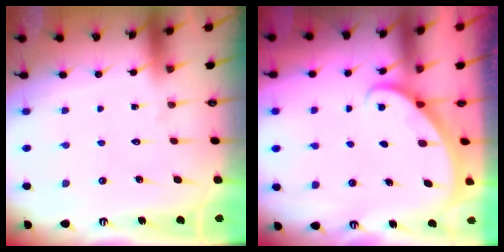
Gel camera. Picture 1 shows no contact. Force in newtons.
{"total": 2.1, "press": 2.1, "slide": 0.1}